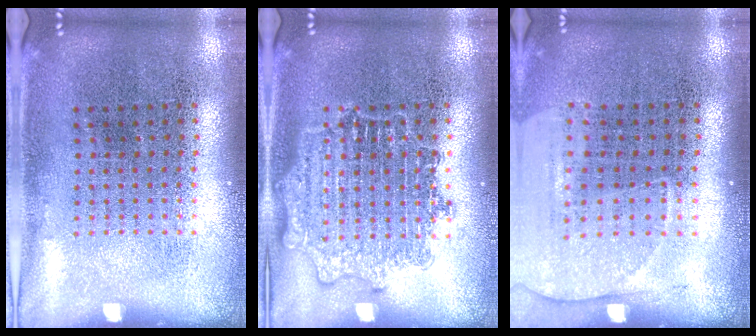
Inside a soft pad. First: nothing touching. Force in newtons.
{"total": 2.8, "press": 2.8, "slide": 0.5}
{"total": 1.4, "press": 1.3, "slide": 0.4}